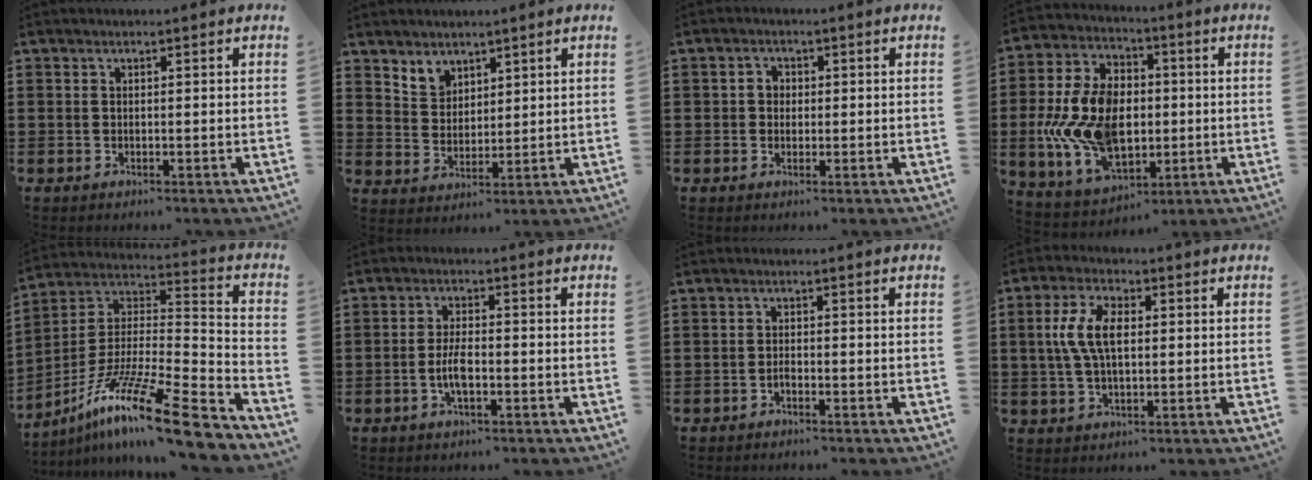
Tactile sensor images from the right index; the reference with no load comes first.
{"total": 4.0, "force": [3.2, 2.4, 0.1], "torque": [-0.016, 0.001, 0.062]}
{"total": 1.9, "force": [0.0, 1.7, 0.8], "torque": [-0.020, 0.008, -0.002]}
{"total": 14.8, "force": [-1.1, 9.9, 10.9], "torque": [-0.263, 0.003, -0.016]}
{"total": 16.7, "force": [-12.1, 1.8, 11.4], "torque": [-0.204, 0.029, -0.219]}
{"total": 4.3, "force": [-1.1, 1.3, 3.9], "torque": [-0.091, -0.005, -0.025]}
{"total": 0.9, "force": [-0.6, 0.3, 0.5], "torque": [-0.013, -0.007, -0.009]}
{"total": 7.2, "force": [0.8, 3.7, 6.1], "torque": [-0.145, 0.009, 0.004]}